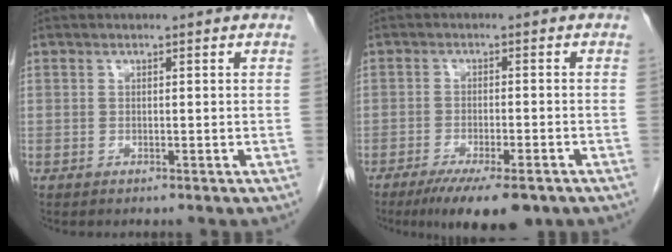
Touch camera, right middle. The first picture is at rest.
{"total": 10.0, "force": [-7.0, 2.1, 6.8], "torque": [-0.098, -0.017, -0.106]}